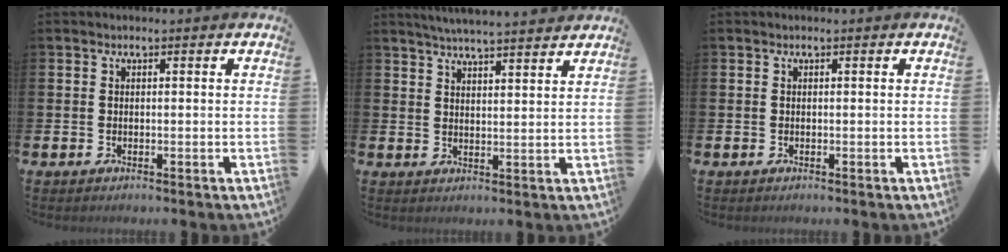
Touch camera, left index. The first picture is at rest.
{"total": 4.5, "force": [4.4, -0.4, 0.6], "torque": [-0.023, -0.023, 0.079]}
{"total": 0.0}